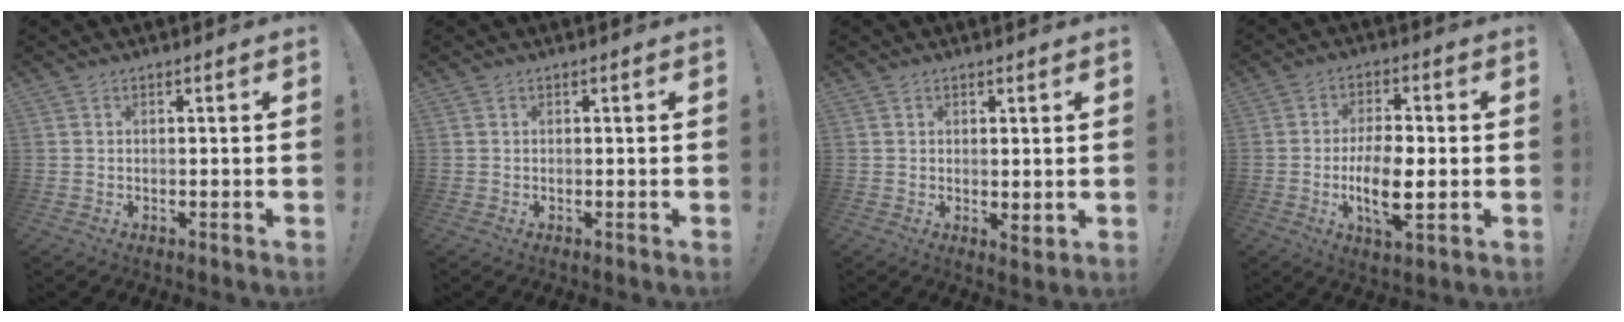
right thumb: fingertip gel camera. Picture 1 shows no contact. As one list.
[{"total": 0.0}, {"total": 2.2, "force": [1.1, 0.8, 1.7], "torque": [-0.022, -0.008, 0.020]}, {"total": 10.9, "force": [-2.2, 4.2, 9.9], "torque": [-0.186, -0.003, -0.041]}]